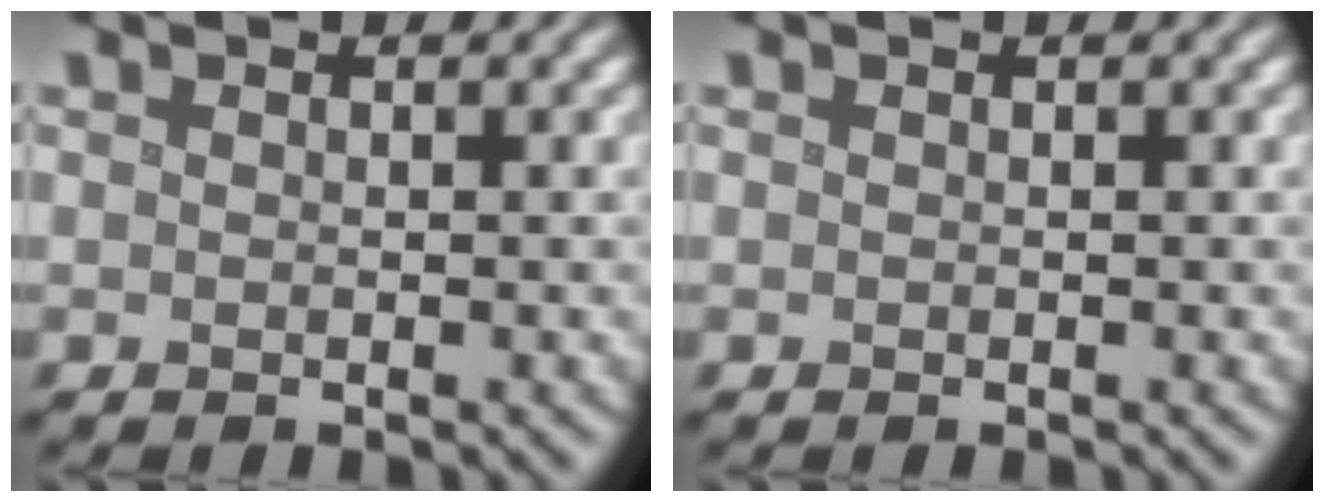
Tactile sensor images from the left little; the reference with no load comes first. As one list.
[{"total": 0.0}]